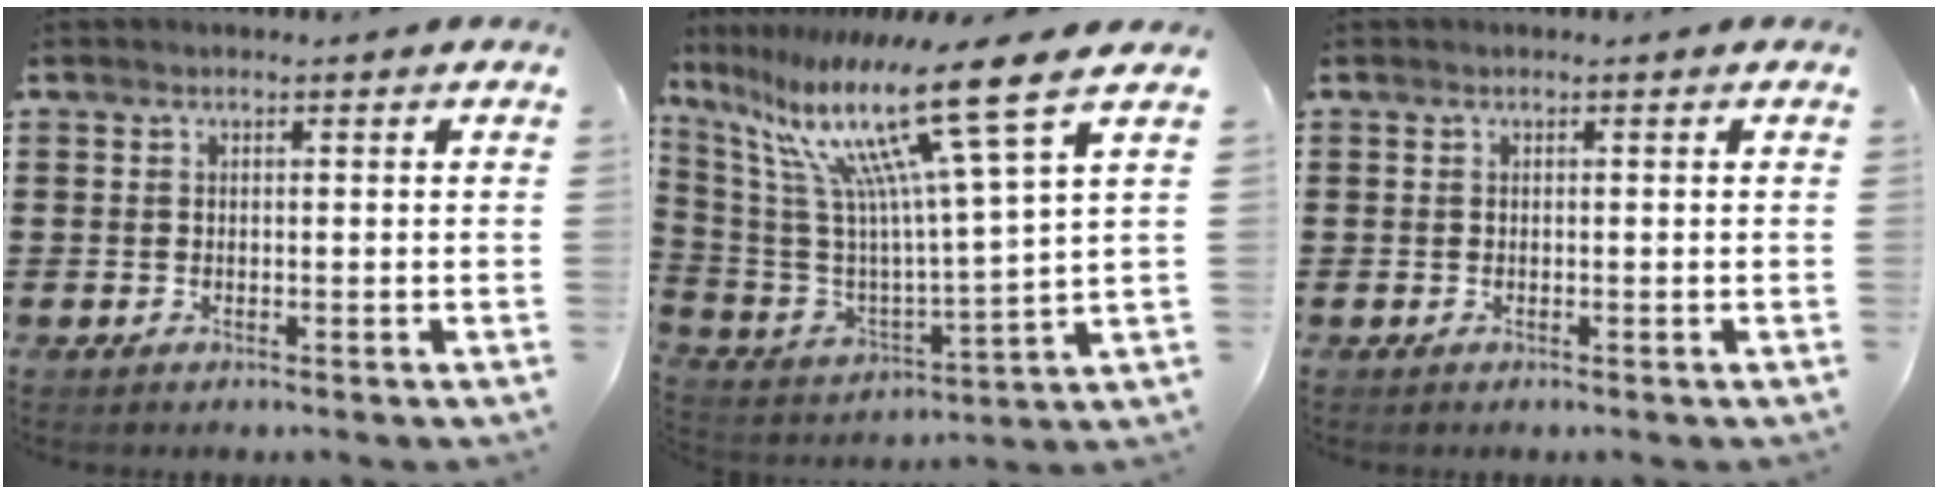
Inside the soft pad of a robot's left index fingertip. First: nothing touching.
{"total": 17.9, "force": [11.5, 1.4, 13.7], "torque": [-0.284, -0.069, 0.176]}
{"total": 0.0}